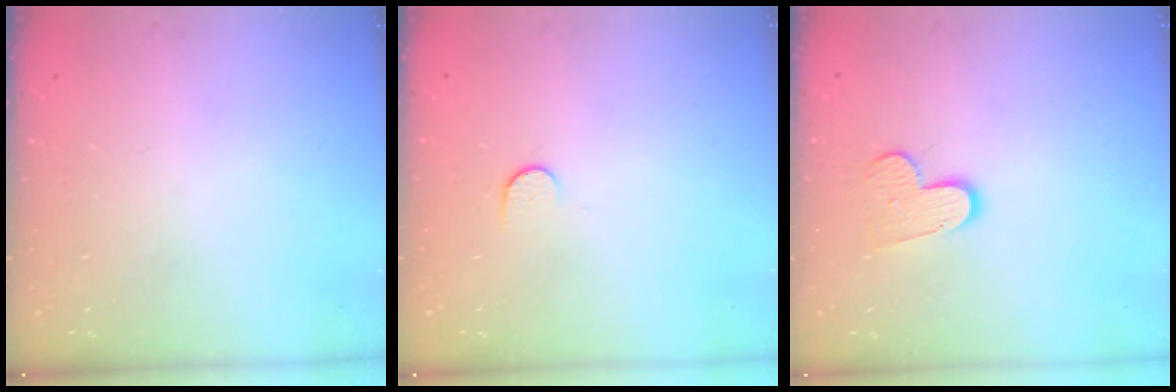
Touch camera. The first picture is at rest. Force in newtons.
{"total": 5.7, "press": 5.6, "slide": 0.6}
{"total": 9.1, "press": 9.1, "slide": 0.7}